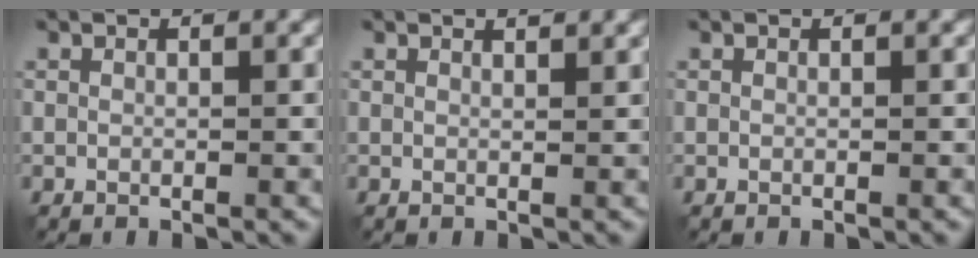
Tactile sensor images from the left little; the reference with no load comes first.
{"total": 0.9, "force": [0.9, 0.1, 0.3], "torque": [-0.006, -0.001, 0.012]}
{"total": 0.0}